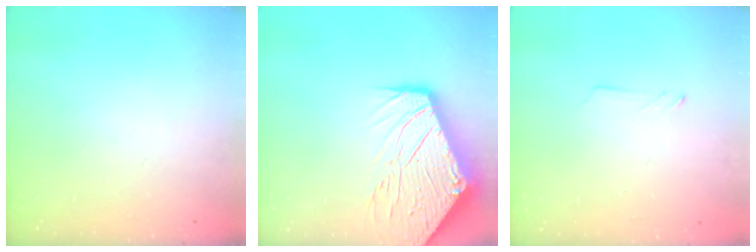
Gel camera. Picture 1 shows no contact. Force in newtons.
{"total": 20.5, "press": 20.4, "slide": 1.9}
{"total": 1.3, "press": 1.2, "slide": 0.1}